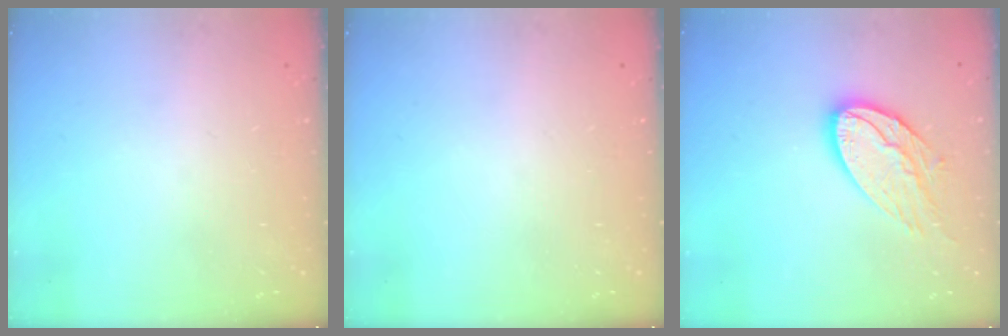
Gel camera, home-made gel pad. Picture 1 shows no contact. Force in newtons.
{"total": 0.0}
{"total": 14.8, "press": 14.8, "slide": 1.0}